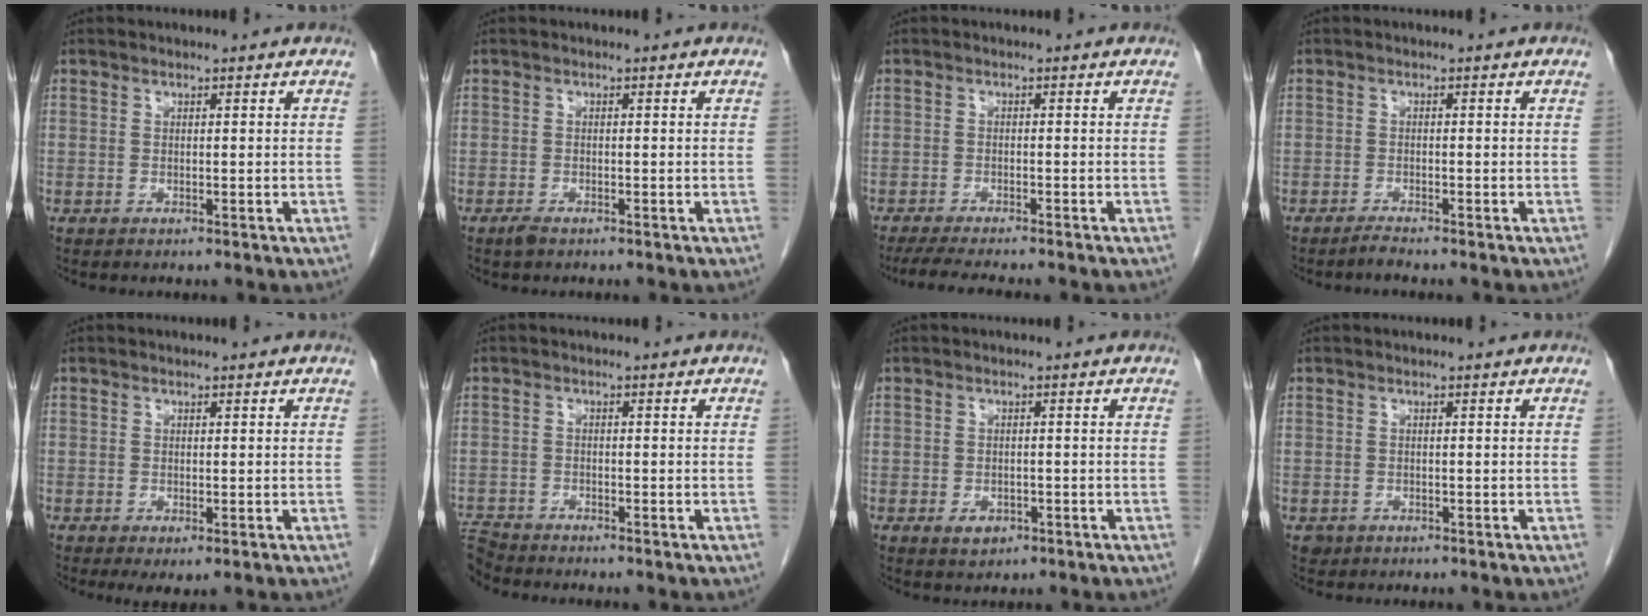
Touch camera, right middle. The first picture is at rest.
{"total": 1.1, "force": [-0.9, 0.3, 0.6], "torque": [-0.018, -0.003, -0.014]}
{"total": 7.2, "force": [-6.1, 0.5, 3.7], "torque": [-0.054, -0.016, -0.095]}
{"total": 1.2, "force": [-1.1, -0.2, 0.4], "torque": [-0.010, -0.002, -0.020]}
{"total": 2.1, "force": [-0.6, 0.8, 1.8], "torque": [-0.033, -0.007, -0.002]}
{"total": 3.5, "force": [-3.5, -0.1, -0.3], "torque": [0.006, -0.013, -0.067]}
{"total": 2.3, "force": [-1.1, 1.6, 1.3], "torque": [-0.018, 0.002, -0.007]}
{"total": 0.9, "force": [-0.5, 0.7, 0.1], "torque": [-0.006, 0.002, -0.005]}